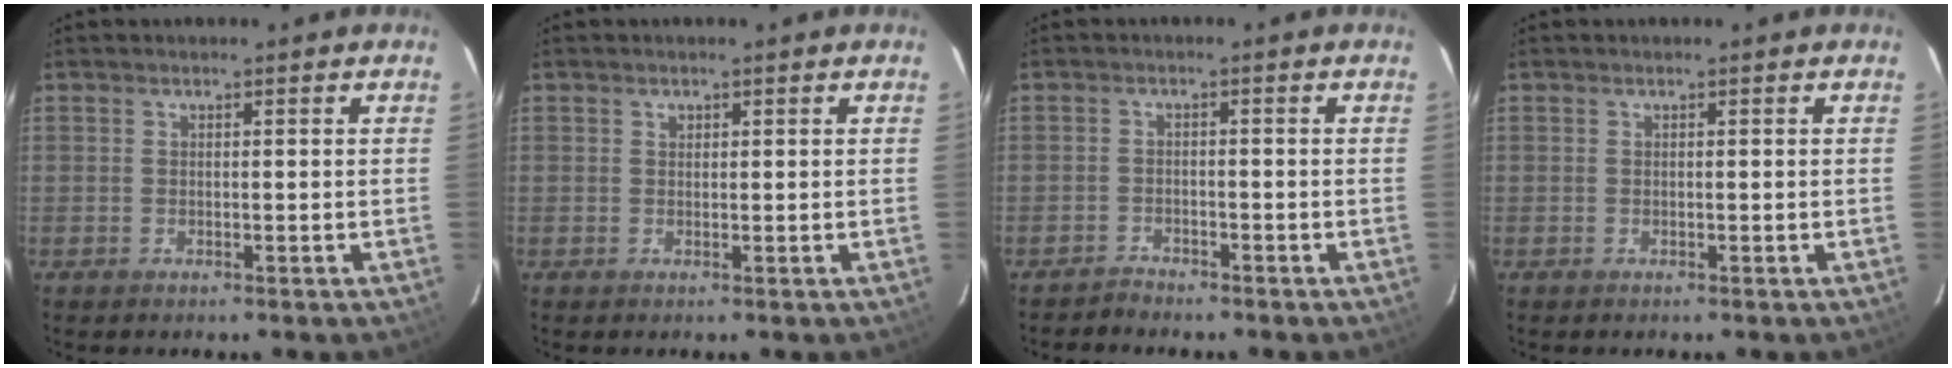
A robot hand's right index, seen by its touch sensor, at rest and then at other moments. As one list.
[{"total": 0.8, "force": [0.4, 0.7, 0.2], "torque": [-0.003, 0.003, 0.008]}, {"total": 2.0, "force": [-2.0, 0.5, -0.1], "torque": [-0.005, 0.002, -0.038]}, {"total": 0.0}]